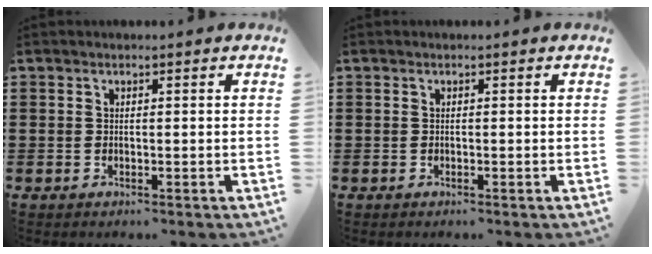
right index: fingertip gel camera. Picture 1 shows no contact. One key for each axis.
{"total": 0.0}